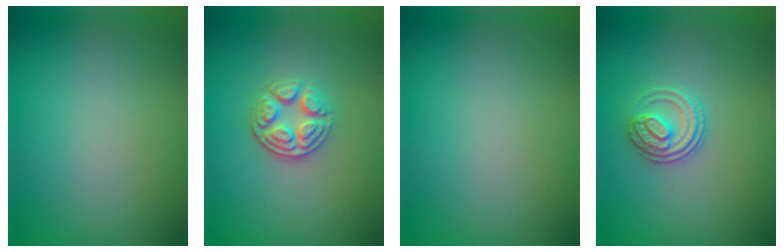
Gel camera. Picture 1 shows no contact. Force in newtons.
{"total": 3.6, "press": 3.1, "slide": 1.9}
{"total": 0.0}
{"total": 2.8, "press": 2.7, "slide": 1.0}